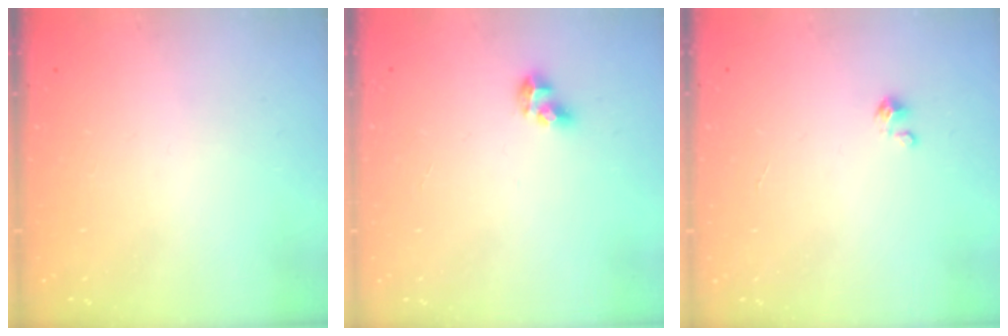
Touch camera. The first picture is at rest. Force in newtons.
{"total": 5.5, "press": 5.5, "slide": 0.5}
{"total": 1.3, "press": 1.3, "slide": 0.1}